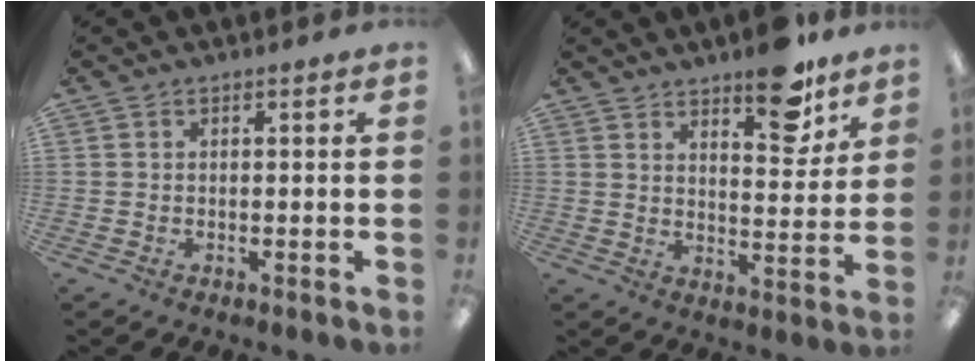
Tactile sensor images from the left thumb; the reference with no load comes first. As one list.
[{"total": 11.6, "force": [8.9, 4.1, 6.3], "torque": [-0.058, -0.065, 0.148]}]